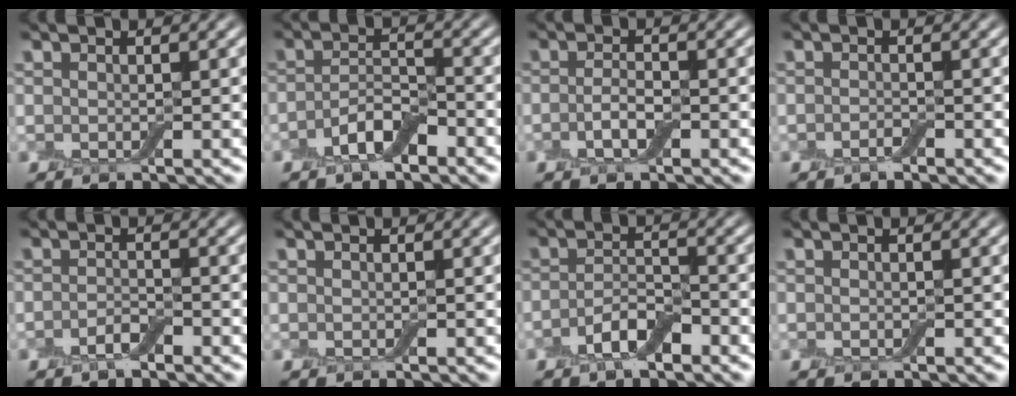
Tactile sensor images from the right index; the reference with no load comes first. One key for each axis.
{"total": 3.3, "fx": -1.9, "fy": 1.3, "fz": 2.4, "tx": -0.046, "ty": 0.008, "tz": -0.039}
{"total": 2.1, "fx": -0.8, "fy": 0.8, "fz": 1.8, "tx": -0.039, "ty": 0.000, "tz": -0.020}
{"total": 0.8, "fx": -0.6, "fy": 0.2, "fz": 0.6, "tx": -0.012, "ty": 0.000, "tz": -0.011}
{"total": 1.5, "fx": -1.0, "fy": 0.4, "fz": 1.0, "tx": -0.024, "ty": 0.002, "tz": -0.021}
{"total": 0.0}
{"total": 3.2, "fx": -1.8, "fy": 1.3, "fz": 2.3, "tx": -0.046, "ty": 0.006, "tz": -0.036}
{"total": 0.0}